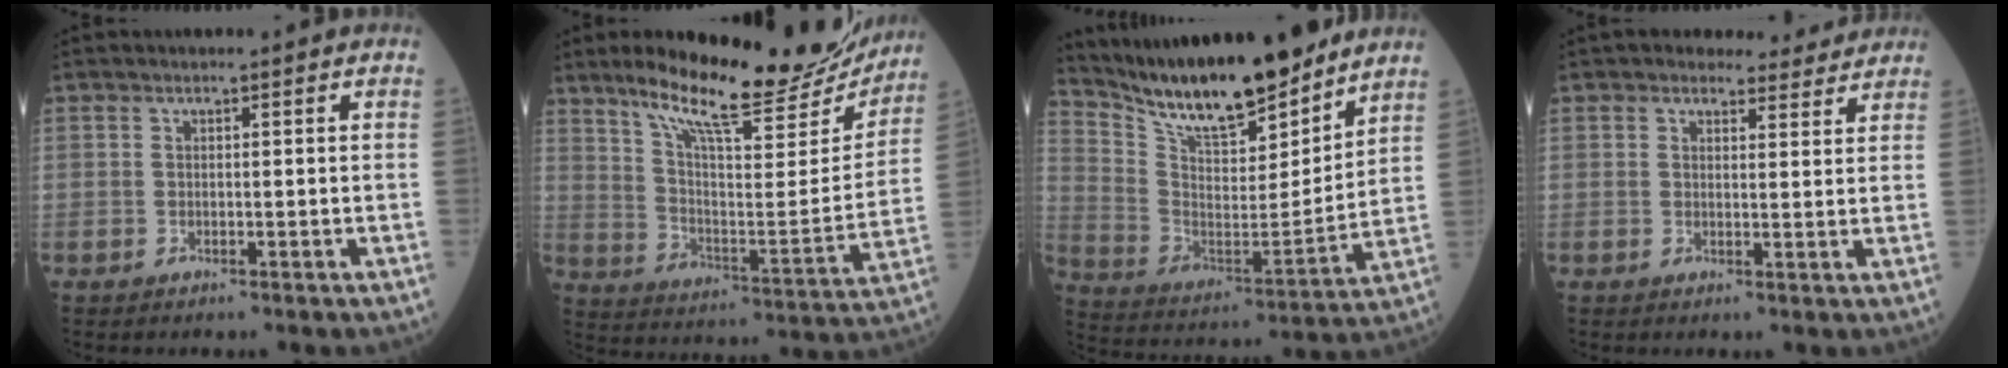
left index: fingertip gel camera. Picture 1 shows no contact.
{"total": 22.8, "force": [19.3, 4.3, 11.5], "torque": [-0.175, -0.027, 0.277]}
{"total": 19.8, "force": [16.9, 3.5, 9.8], "torque": [-0.175, -0.015, 0.294]}
{"total": 5.5, "force": [5.1, 1.9, 0.6], "torque": [0.002, 0.007, 0.051]}